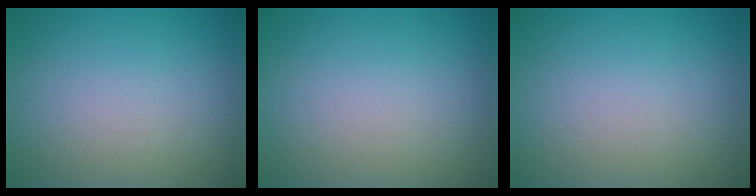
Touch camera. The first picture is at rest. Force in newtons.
{"total": 0.0}
{"total": 0.0}